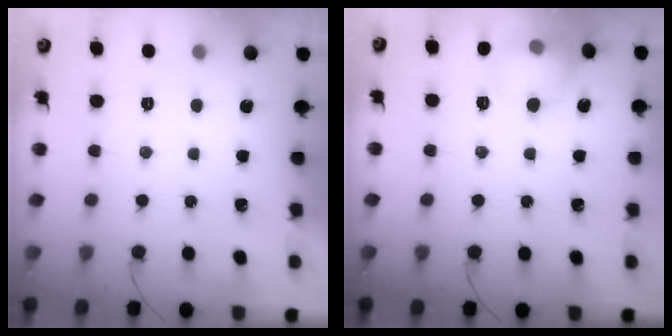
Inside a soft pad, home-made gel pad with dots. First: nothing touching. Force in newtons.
{"total": 10.0, "press": 9.9, "slide": 1.5}